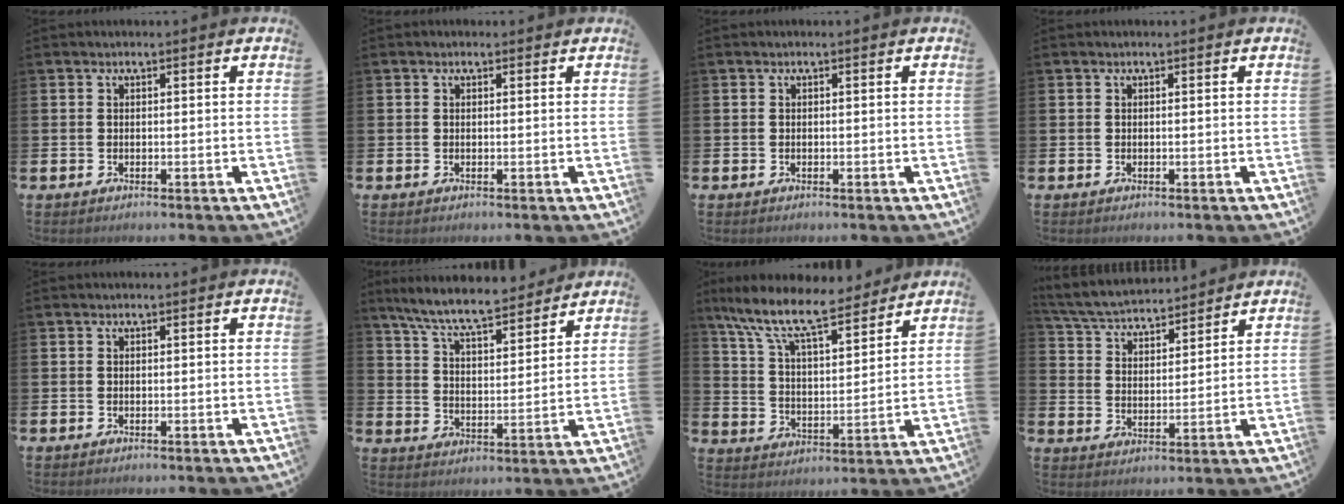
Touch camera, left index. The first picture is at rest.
{"total": 0.0}
{"total": 0.0}
{"total": 0.0}
{"total": 0.0}
{"total": 8.3, "force": [7.7, 1.1, 2.9], "torque": [-0.086, -0.044, 0.136]}
{"total": 10.7, "force": [9.0, 2.9, 5.0], "torque": [-0.133, -0.051, 0.156]}
{"total": 5.2, "force": [5.1, 0.8, 0.7], "torque": [-0.039, -0.035, 0.087]}